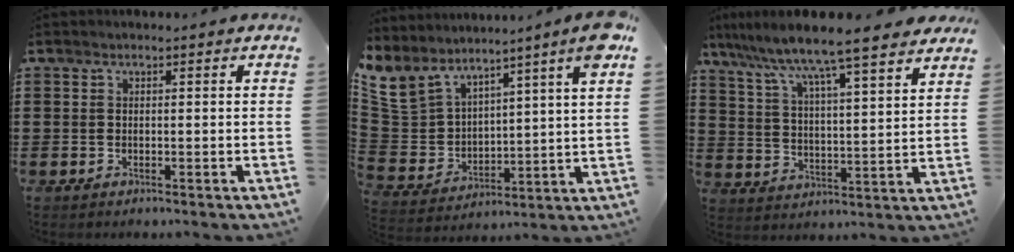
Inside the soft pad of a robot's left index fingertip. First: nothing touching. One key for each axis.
{"total": 8.6, "fx": 7.6, "fy": 2.3, "fz": 3.5, "tx": -0.101, "ty": -0.040, "tz": 0.134}
{"total": 7.6, "fx": 6.9, "fy": 0.1, "fz": 3.1, "tx": -0.090, "ty": -0.045, "tz": 0.111}